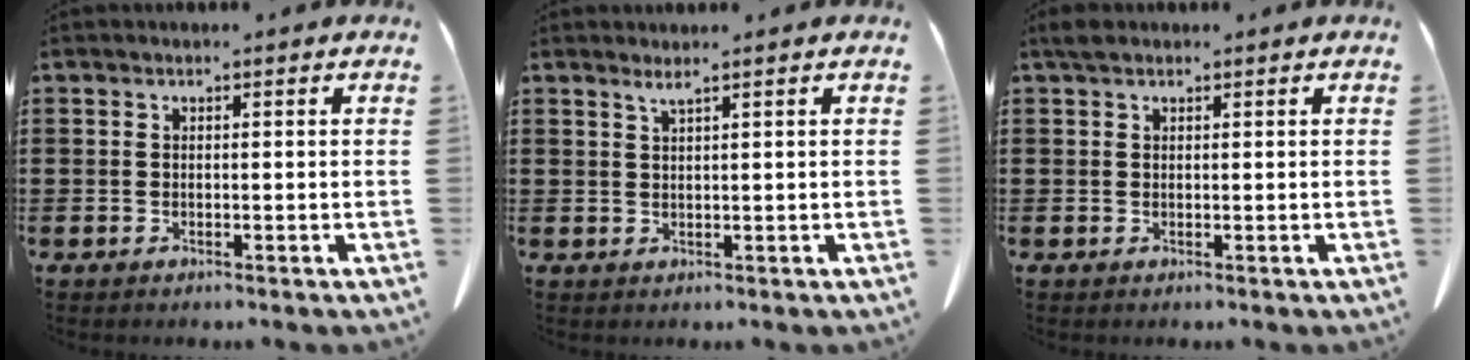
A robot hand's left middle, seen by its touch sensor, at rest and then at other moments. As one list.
[{"total": 1.1, "force": [0.9, -0.2, 0.6], "torque": [-0.012, -0.002, 0.018]}, {"total": 1.4, "force": [1.0, 0.8, 0.6], "torque": [-0.015, 0.004, 0.020]}]